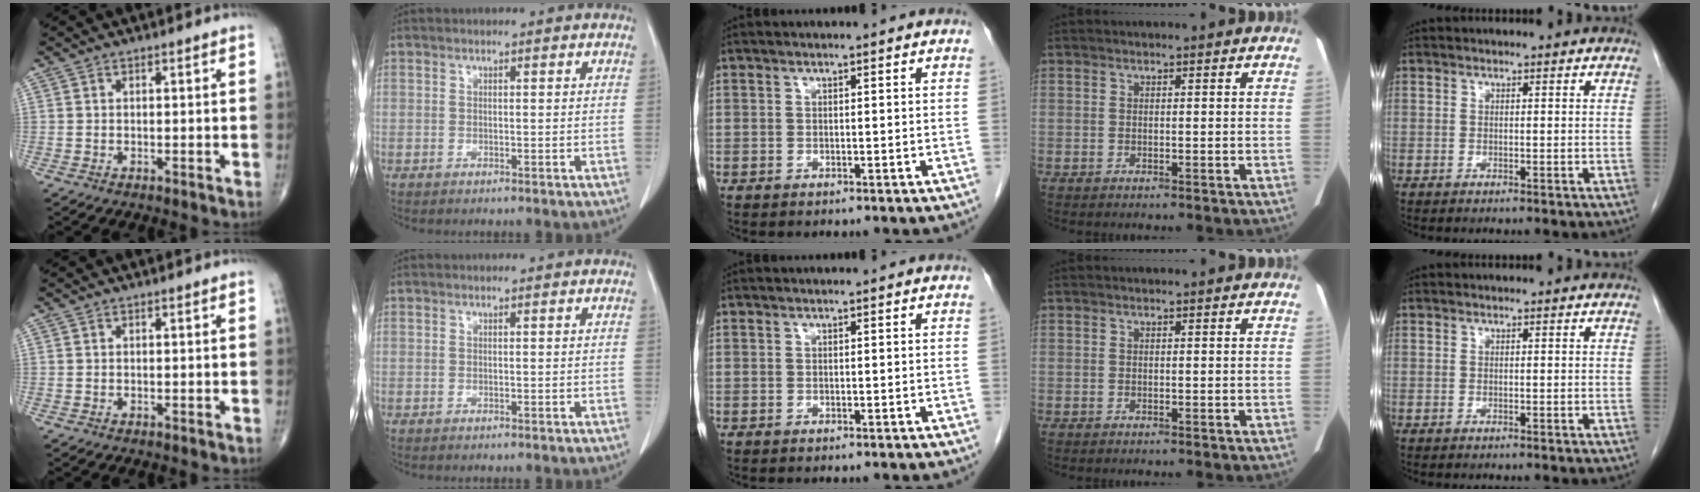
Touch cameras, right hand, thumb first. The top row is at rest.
{}